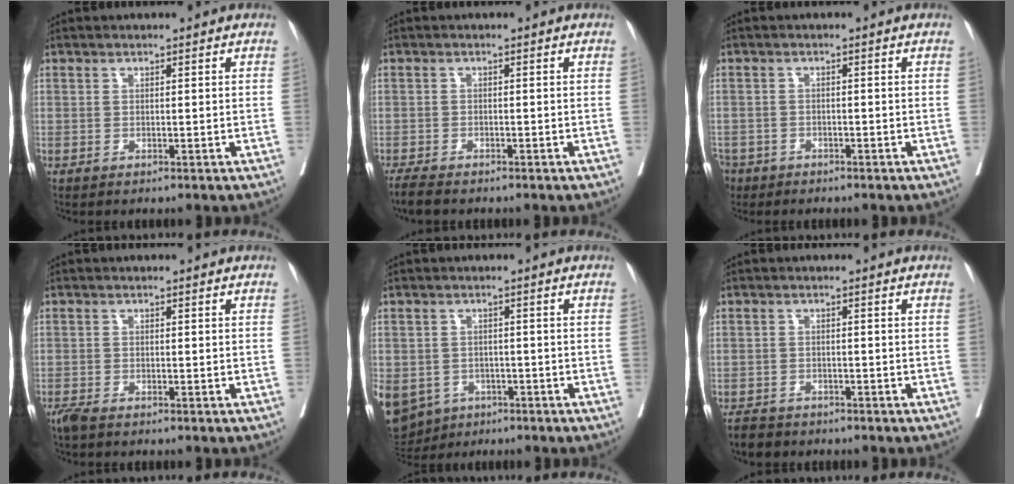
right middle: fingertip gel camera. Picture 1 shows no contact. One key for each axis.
{"total": 2.9, "fx": -2.6, "fy": 0.5, "fz": 1.3, "tx": -0.025, "ty": -0.008, "tz": -0.044}
{"total": 5.6, "fx": -4.0, "fy": 3.7, "fz": 1.1, "tx": -0.036, "ty": -0.003, "tz": -0.073}
{"total": 2.0, "fx": -1.7, "fy": 0.3, "fz": 1.0, "tx": -0.024, "ty": -0.007, "tz": -0.033}
{"total": 13.9, "fx": -6.9, "fy": 11.0, "fz": 4.9, "tx": -0.150, "ty": -0.007, "tz": -0.090}
{"total": 3.7, "fx": -3.3, "fy": 1.6, "fz": 0.6, "tx": -0.012, "ty": -0.004, "tz": -0.056}